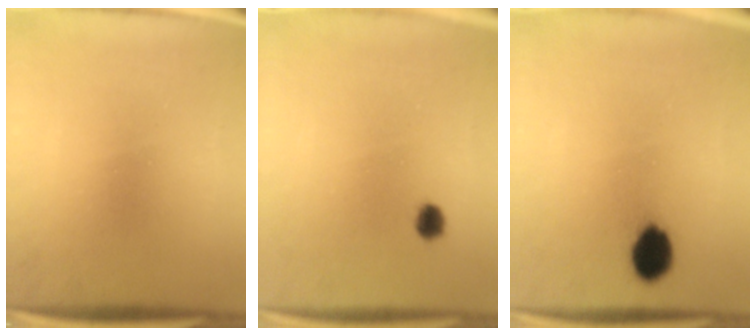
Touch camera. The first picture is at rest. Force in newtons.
{"total": 2.4}
{"total": 7.2}